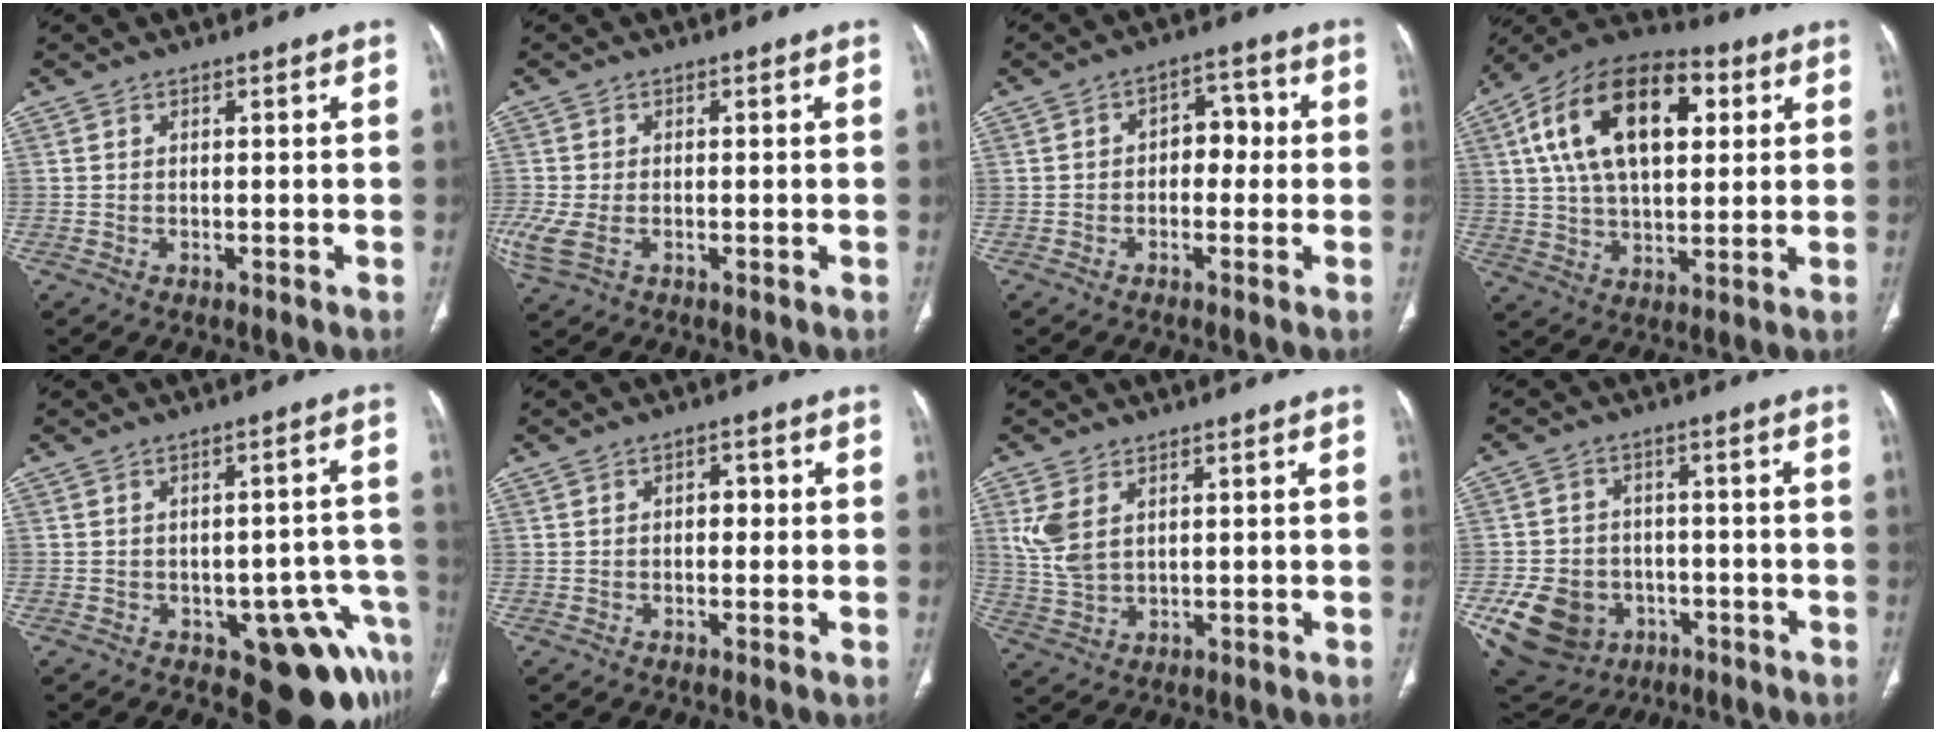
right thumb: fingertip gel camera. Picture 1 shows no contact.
{"total": 5.4, "force": [-1.4, 3.2, 4.1], "torque": [-0.117, -0.003, -0.023]}
{"total": 5.8, "force": [-0.2, 4.0, 4.2], "torque": [-0.033, 0.024, -0.012]}
{"total": 22.7, "force": [6.6, 12.4, 17.8], "torque": [-0.292, 0.010, 0.105]}
{"total": 12.4, "force": [-6.6, 5.9, 8.7], "torque": [-0.056, 0.044, -0.080]}
{"total": 2.7, "force": [0.2, 1.8, 2.0], "torque": [-0.021, 0.011, 0.000]}
{"total": 6.6, "force": [2.5, 3.8, 4.8], "torque": [-0.109, -0.004, 0.062]}
{"total": 14.7, "force": [-5.1, 12.0, 6.8], "torque": [-0.128, 0.020, -0.065]}